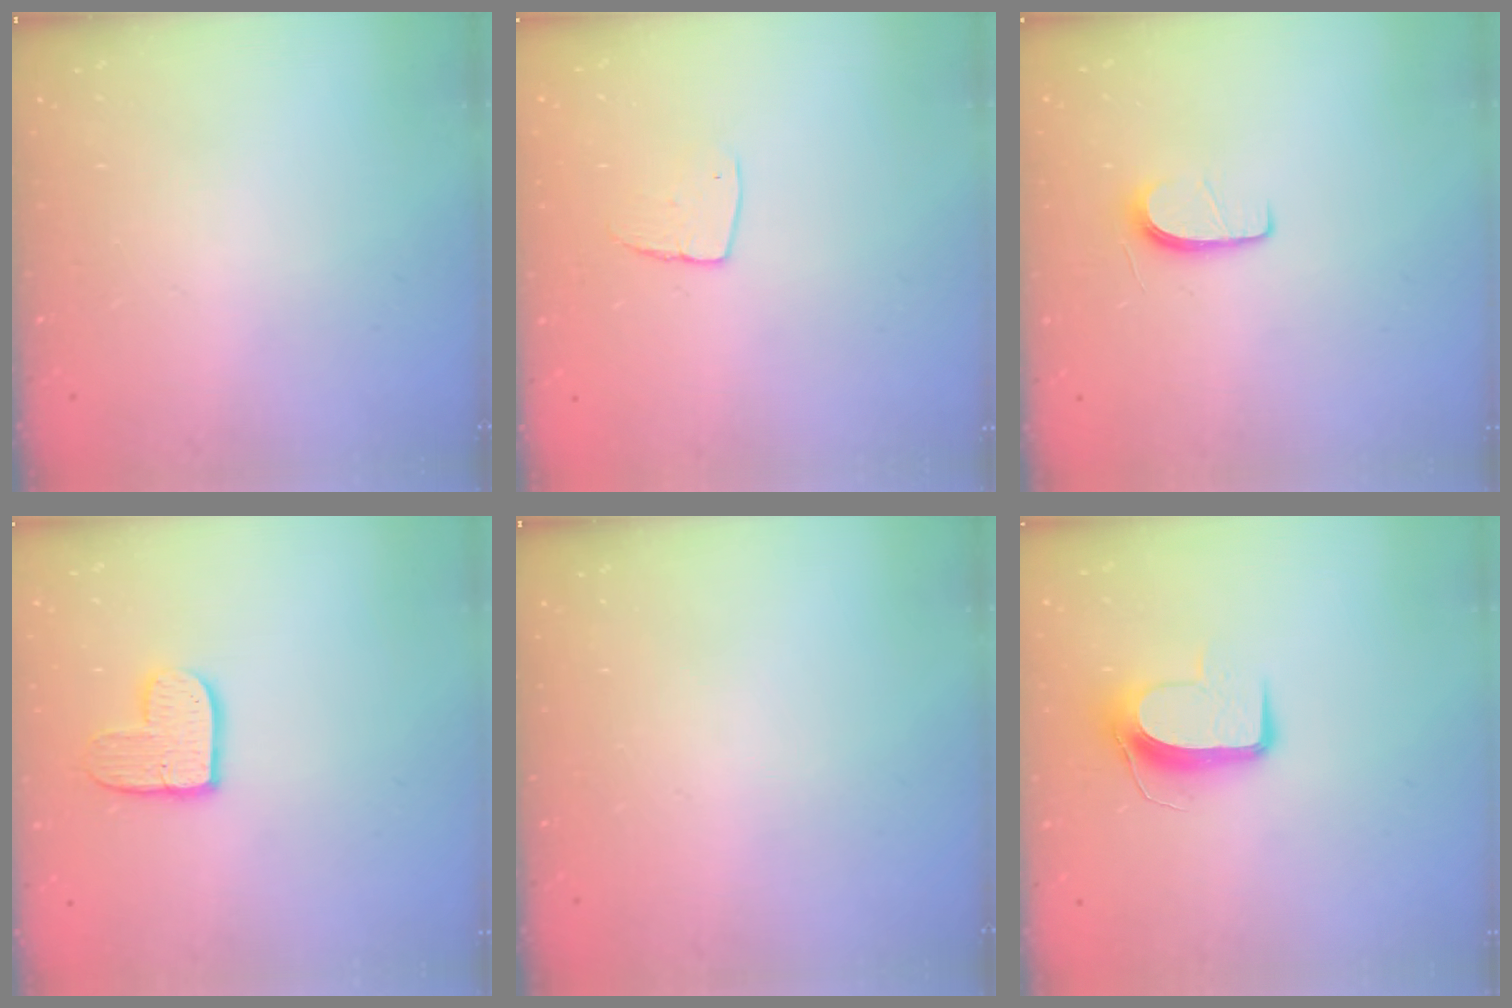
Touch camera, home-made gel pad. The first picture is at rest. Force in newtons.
{"total": 6.0, "press": 6.0, "slide": 0.3}
{"total": 5.6, "press": 5.6, "slide": 0.7}
{"total": 10.3, "press": 10.2, "slide": 0.9}
{"total": 0.0}
{"total": 9.8, "press": 9.8, "slide": 0.3}